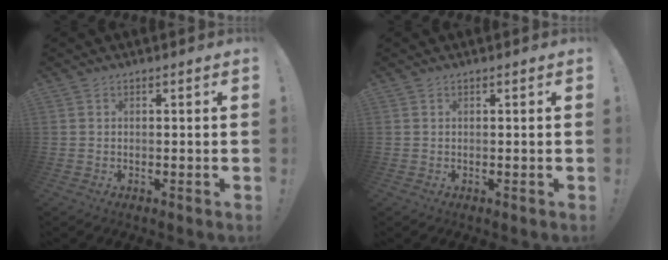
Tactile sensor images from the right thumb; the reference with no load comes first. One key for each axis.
{"total": 0.0}